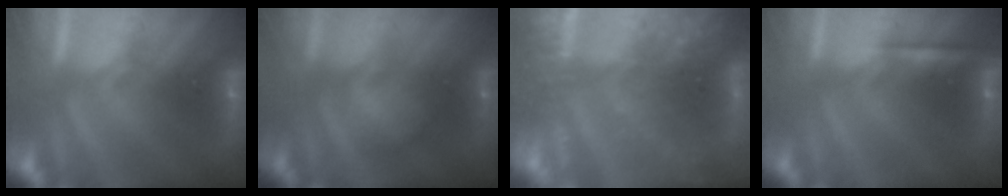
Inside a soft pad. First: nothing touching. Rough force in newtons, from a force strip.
{"total": 1.9}
{"total": 5.8}
{"total": 2.2}